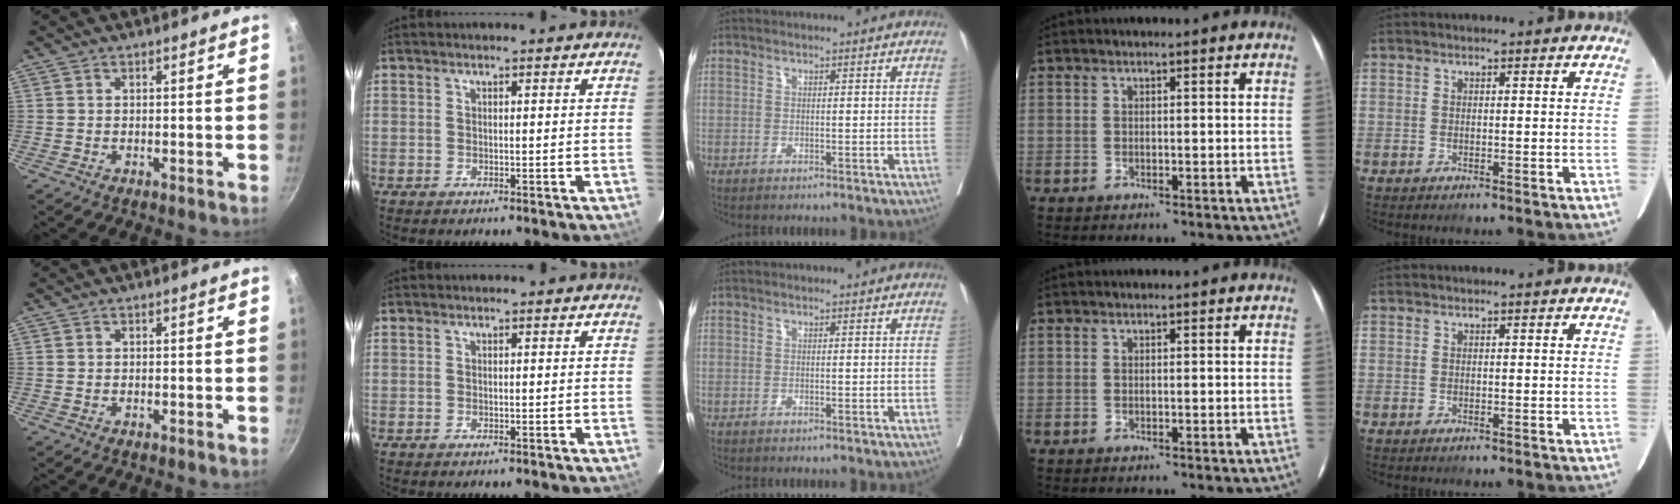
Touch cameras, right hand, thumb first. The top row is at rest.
{}